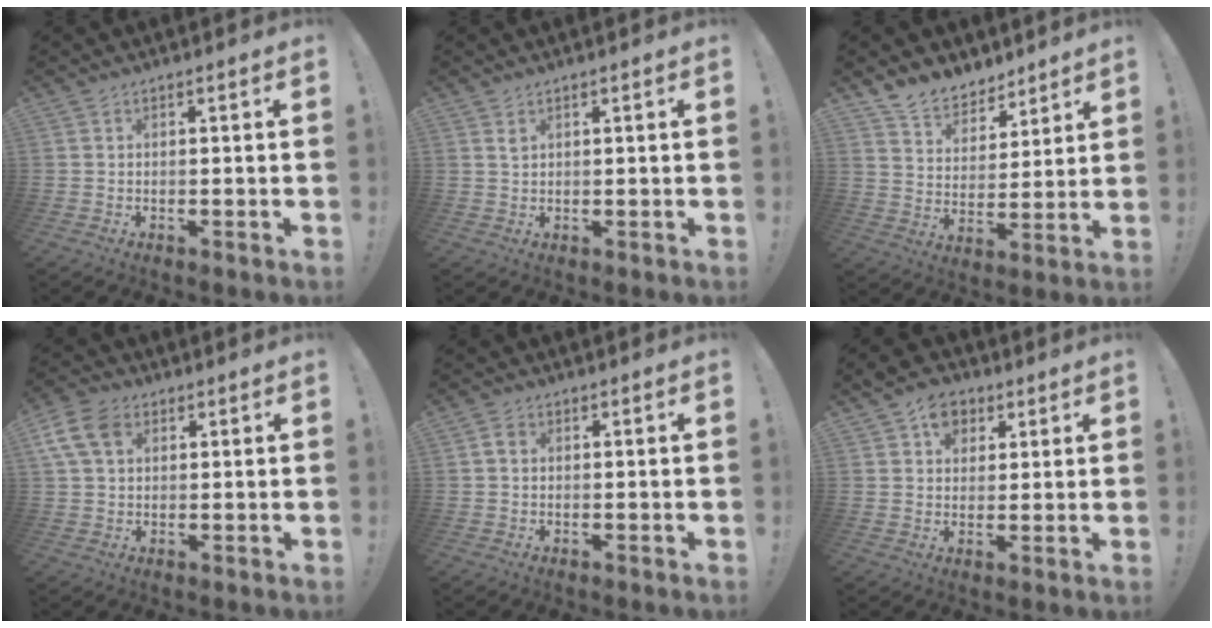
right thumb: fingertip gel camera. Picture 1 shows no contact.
{"total": 1.1, "force": [0.8, 0.5, 0.6], "torque": [0.001, -0.007, 0.012]}
{"total": 9.8, "force": [8.0, 5.3, 1.7], "torque": [-0.041, -0.063, 0.159]}
{"total": 10.3, "force": [3.8, 7.4, 6.1], "torque": [-0.129, -0.002, 0.075]}
{"total": 2.6, "force": [0.5, 2.0, 1.5], "torque": [-0.029, 0.006, 0.009]}
{"total": 9.1, "force": [4.1, 7.2, 3.6], "torque": [-0.056, -0.013, 0.083]}